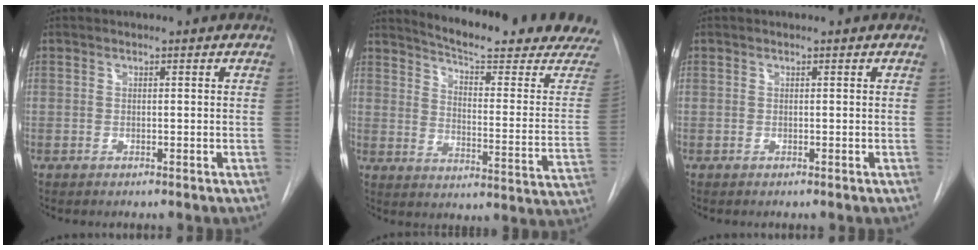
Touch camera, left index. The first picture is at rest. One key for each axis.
{"total": 21.8, "fx": 20.3, "fy": 0.8, "fz": 8.0, "tx": -0.114, "ty": -0.113, "tz": 0.245}
{"total": 0.0}